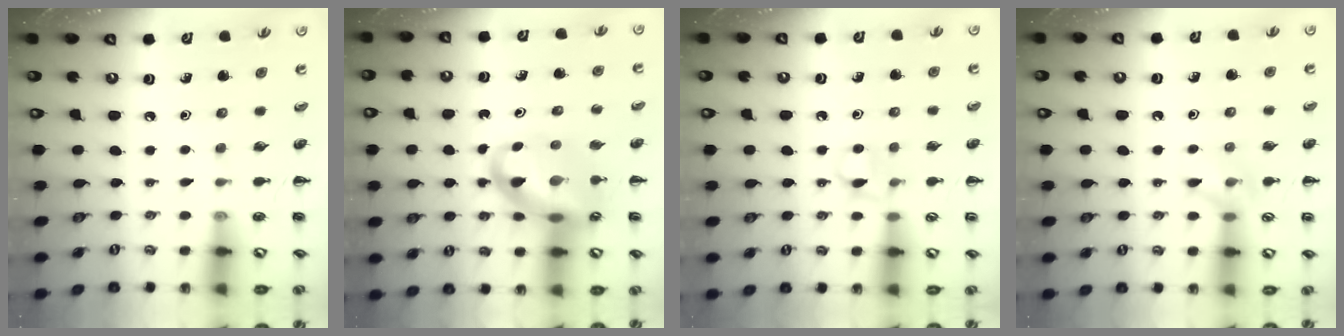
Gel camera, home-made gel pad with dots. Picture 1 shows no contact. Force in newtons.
{"total": 13.4, "press": 12.9, "slide": 3.5}
{"total": 4.2, "press": 4.0, "slide": 1.0}
{"total": 8.5, "press": 8.4, "slide": 1.5}